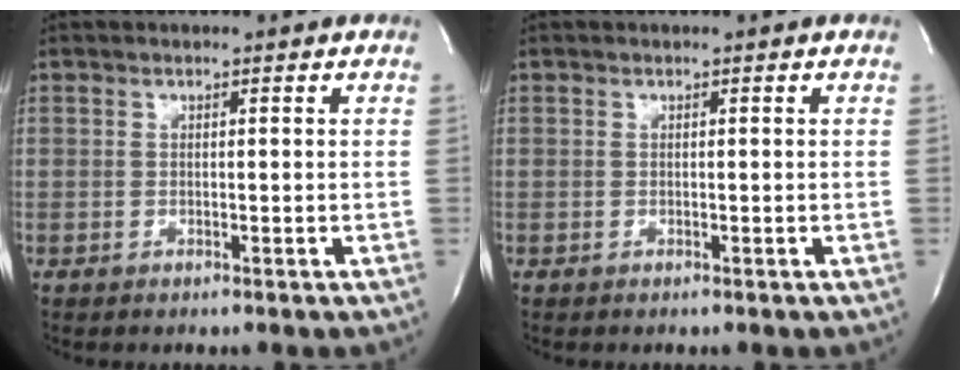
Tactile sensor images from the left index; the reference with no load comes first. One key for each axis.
{"total": 0.0}